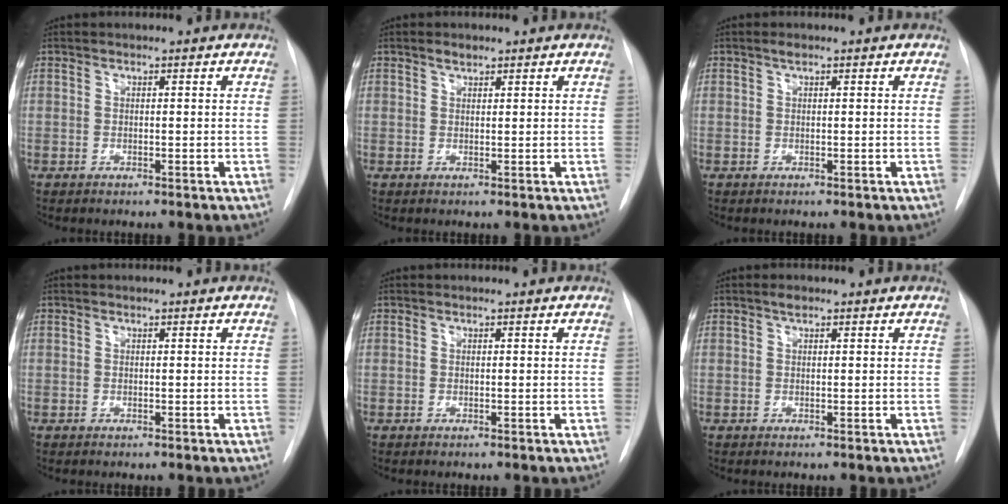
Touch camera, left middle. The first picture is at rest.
{"total": 1.2, "force": [1.0, 0.5, 0.5], "torque": [-0.011, -0.001, 0.017]}
{"total": 0.6, "force": [0.4, 0.1, 0.4], "torque": [-0.009, 0.003, 0.006]}
{"total": 0.0}
{"total": 0.0}
{"total": 0.9, "force": [0.6, 0.3, 0.5], "torque": [-0.011, 0.005, 0.010]}